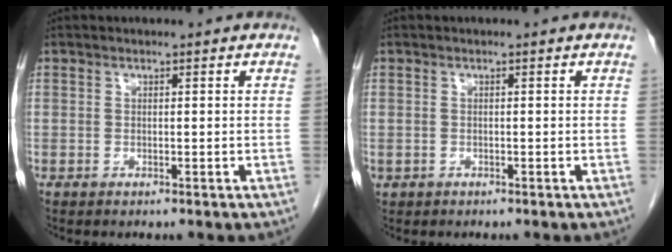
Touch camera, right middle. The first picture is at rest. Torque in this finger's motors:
{"motor_torque": [0.88, -0.71, 0.73, 0.14]}